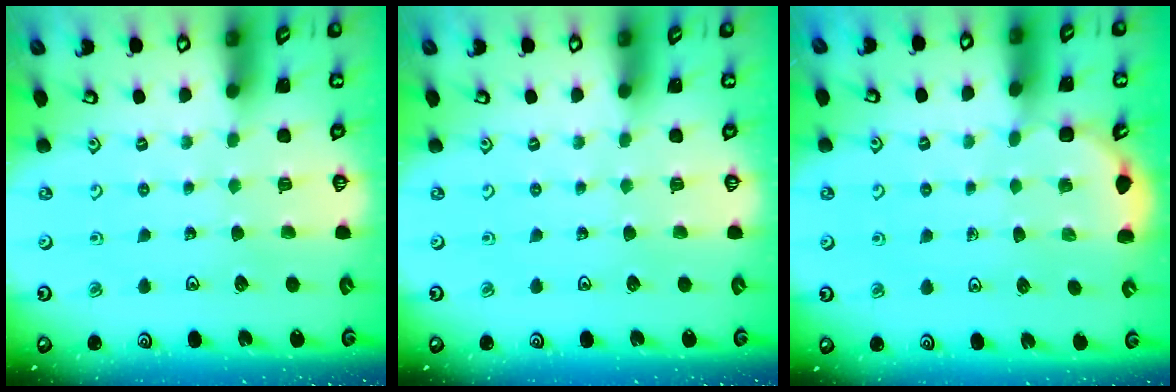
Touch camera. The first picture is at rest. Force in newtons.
{"total": 0.0}
{"total": 3.0, "press": 2.8, "slide": 1.1}